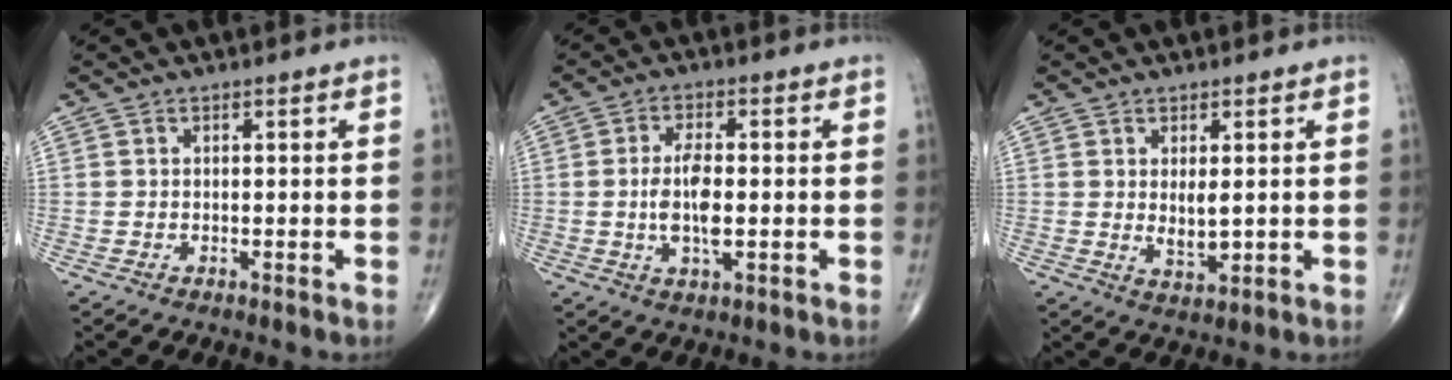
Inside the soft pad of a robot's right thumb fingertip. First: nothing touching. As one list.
[{"total": 7.0, "force": [-0.5, 2.7, 6.5], "torque": [-0.128, -0.003, -0.011]}, {"total": 3.9, "force": [0.6, 1.6, 3.5], "torque": [-0.056, -0.015, 0.017]}]